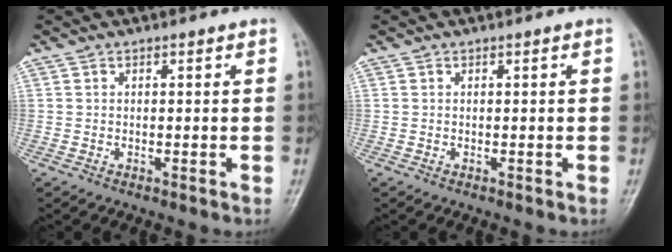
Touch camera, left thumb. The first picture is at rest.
{"total": 0.0}